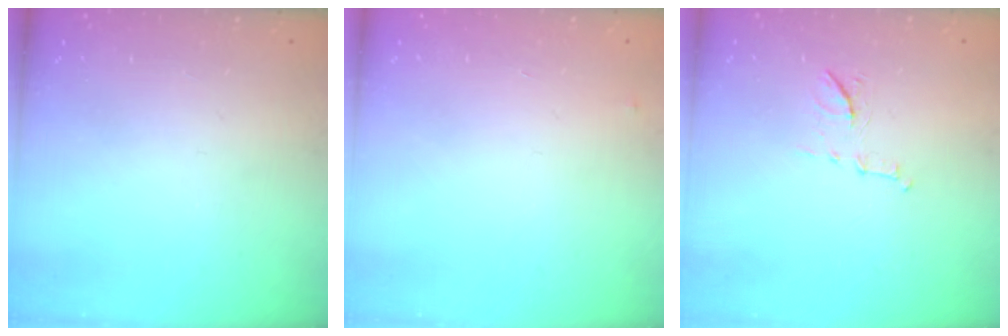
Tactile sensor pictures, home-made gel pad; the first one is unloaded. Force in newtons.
{"total": 2.5, "press": 2.5, "slide": 0.4}
{"total": 7.2, "press": 7.0, "slide": 1.5}